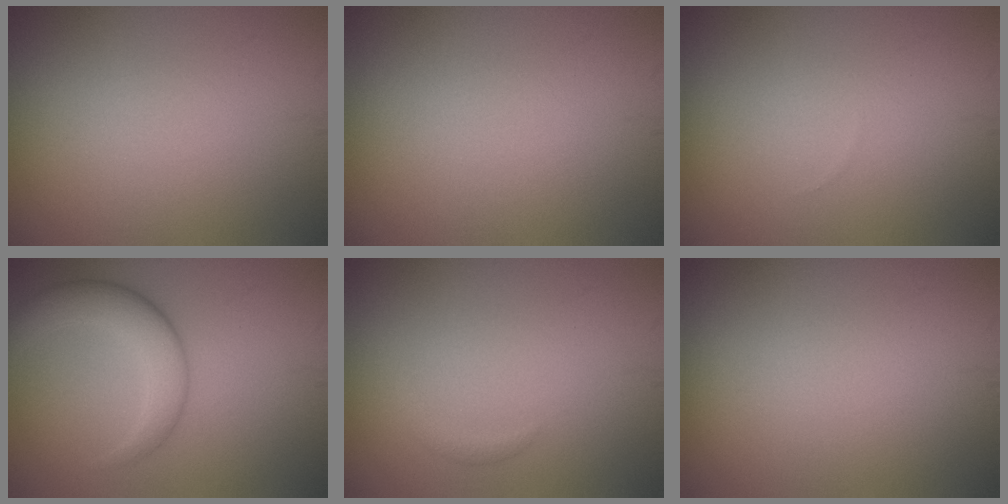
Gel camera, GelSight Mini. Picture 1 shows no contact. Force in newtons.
{"total": 0.0}
{"total": 0.0}
{"total": 4.6, "press": 4.6, "slide": 0.2}
{"total": 0.7, "press": 0.7, "slide": 0.1}
{"total": 0.0}